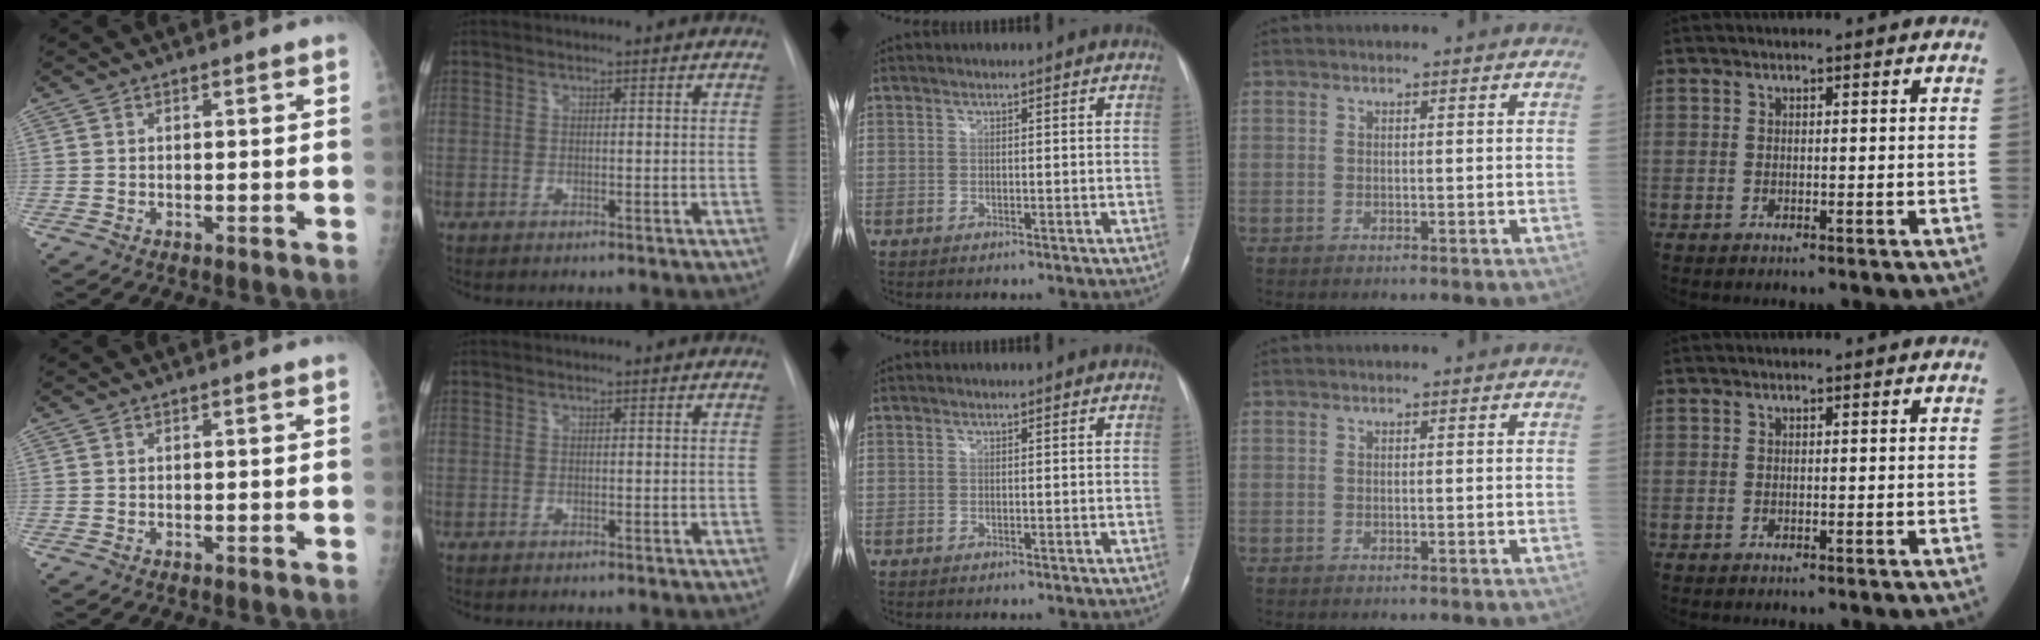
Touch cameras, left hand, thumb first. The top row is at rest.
{}